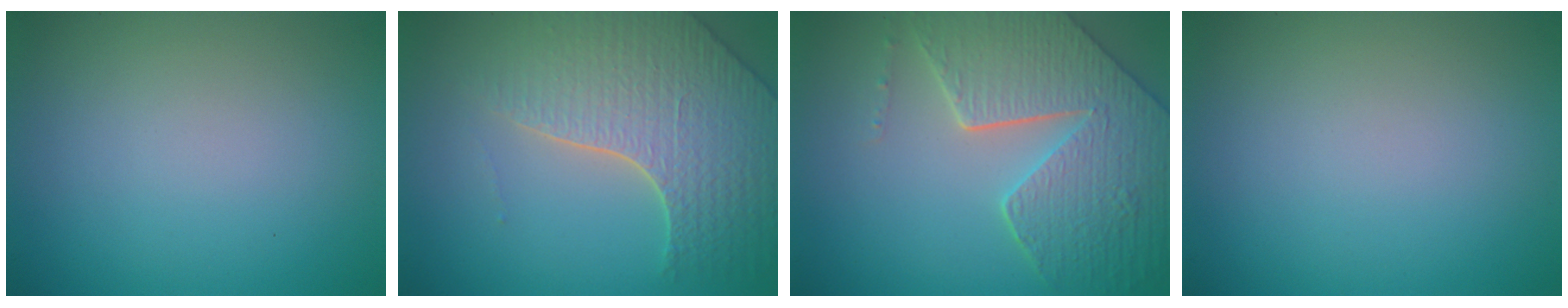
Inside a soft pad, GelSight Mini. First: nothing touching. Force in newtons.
{"total": 5.8, "press": 4.9, "slide": 3.0}
{"total": 8.3, "press": 6.1, "slide": 5.6}
{"total": 0.0}